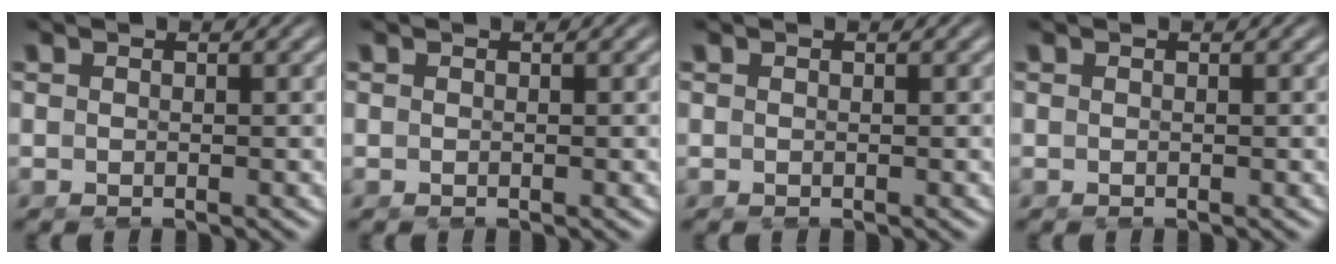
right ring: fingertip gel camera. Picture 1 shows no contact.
{"total": 0.0}
{"total": 0.0}
{"total": 0.0}